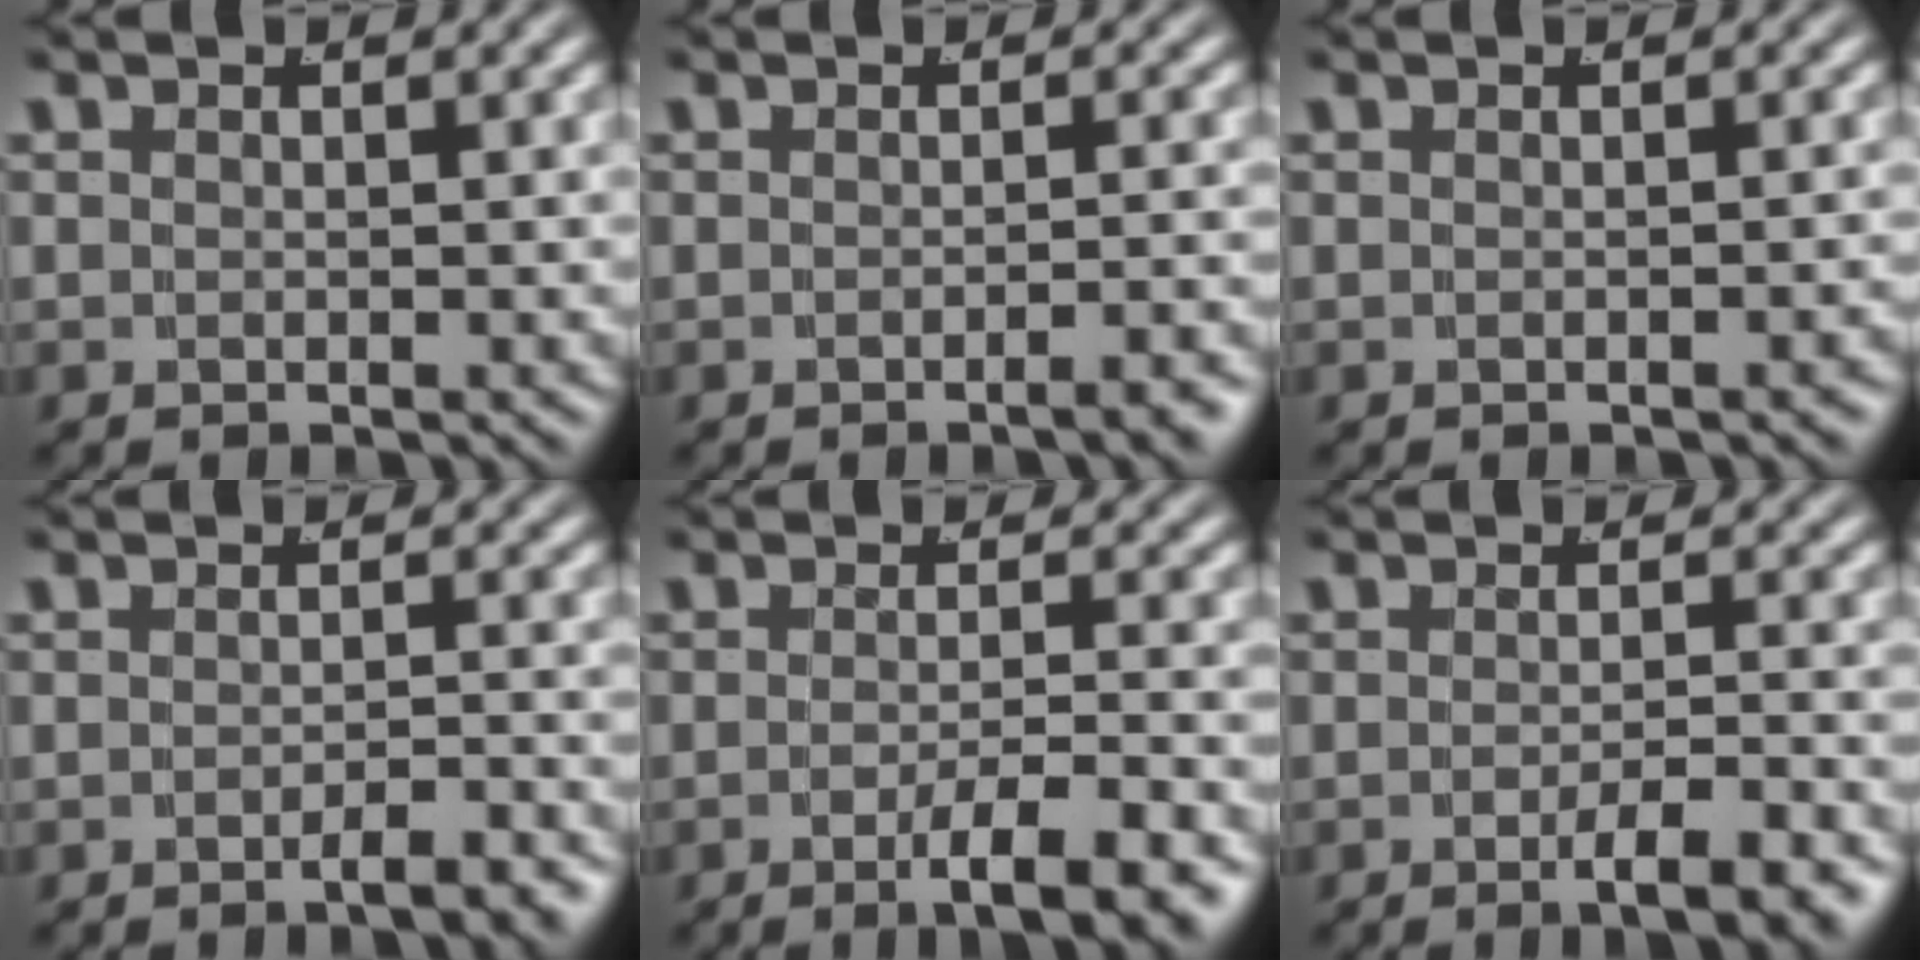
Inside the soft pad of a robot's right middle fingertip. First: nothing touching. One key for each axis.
{"total": 1.6, "fx": -1.3, "fy": -0.2, "fz": 0.9, "tx": -0.007, "ty": 0.009, "tz": -0.025}
{"total": 0.6, "fx": -0.6, "fy": -0.1, "fz": 0.2, "tx": -0.004, "ty": 0.004, "tz": -0.010}
{"total": 2.5, "fx": -2.0, "fy": 0.1, "fz": 1.4, "tx": -0.012, "ty": 0.007, "tz": -0.038}
{"total": 5.4, "fx": -3.5, "fy": 0.6, "fz": 4.0, "tx": -0.053, "ty": -0.011, "tz": -0.053}
{"total": 3.9, "fx": -2.6, "fy": 0.2, "fz": 2.8, "tx": -0.036, "ty": -0.006, "tz": -0.042}